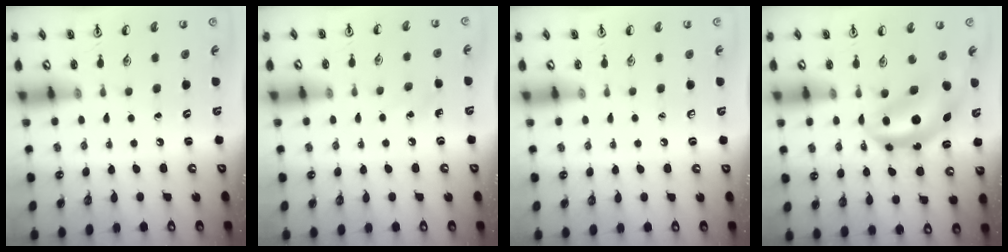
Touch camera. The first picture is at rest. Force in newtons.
{"total": 4.1, "press": 3.9, "slide": 1.1}
{"total": 0.0}
{"total": 6.7, "press": 6.4, "slide": 1.9}